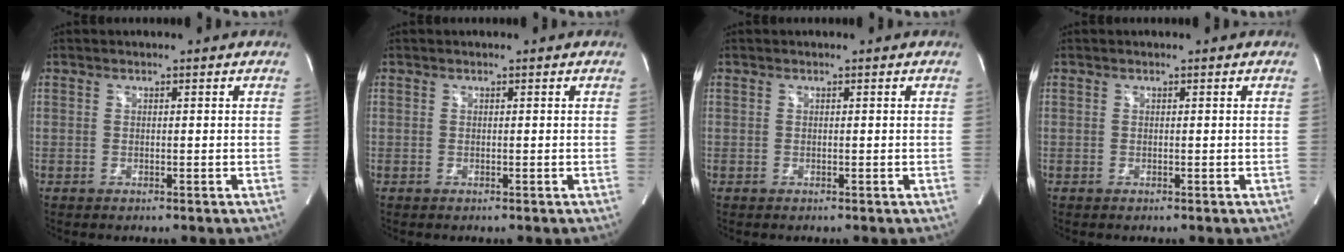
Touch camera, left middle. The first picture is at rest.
{"total": 0.0}
{"total": 0.0}
{"total": 0.0}